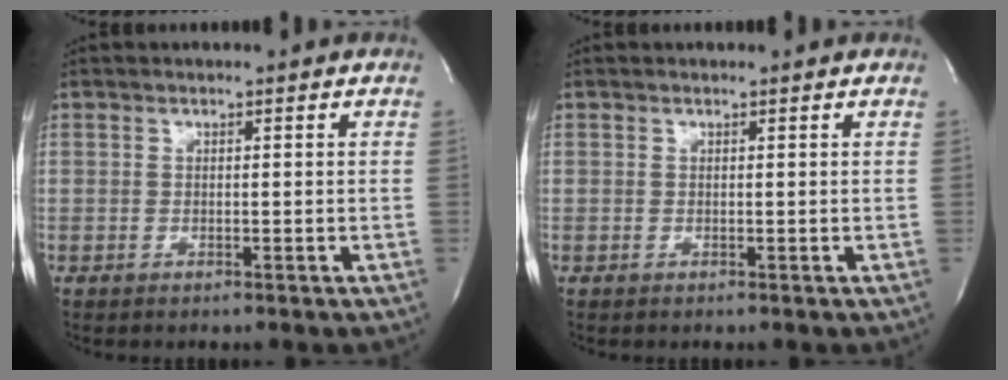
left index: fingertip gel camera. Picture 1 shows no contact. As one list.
[{"total": 0.5, "force": [0.5, 0.1, 0.0], "torque": [-0.004, 0.004, 0.004]}]